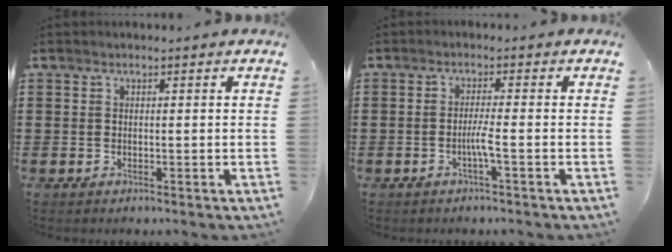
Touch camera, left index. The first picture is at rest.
{"total": 2.6, "force": [-1.1, -0.3, 2.4], "torque": [-0.043, -0.005, -0.024]}